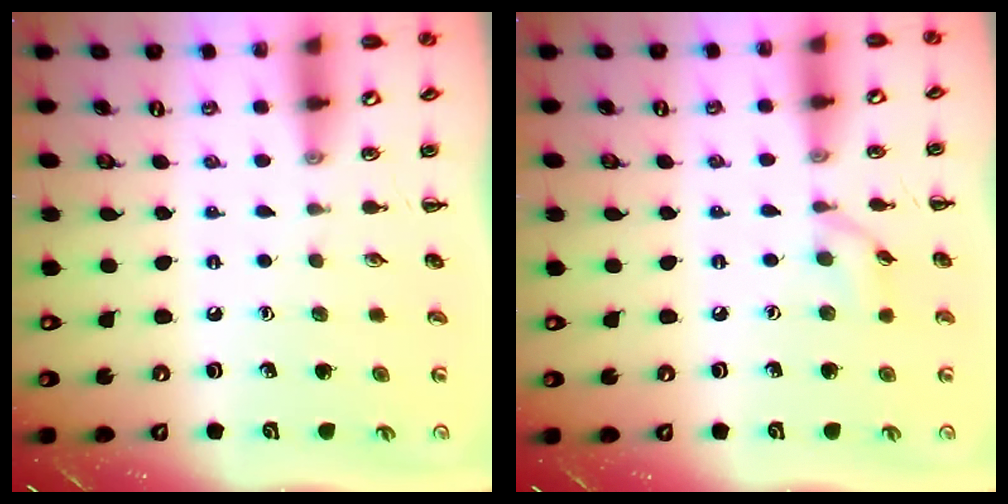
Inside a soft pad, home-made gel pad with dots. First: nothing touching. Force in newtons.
{"total": 6.8, "press": 6.7, "slide": 0.7}